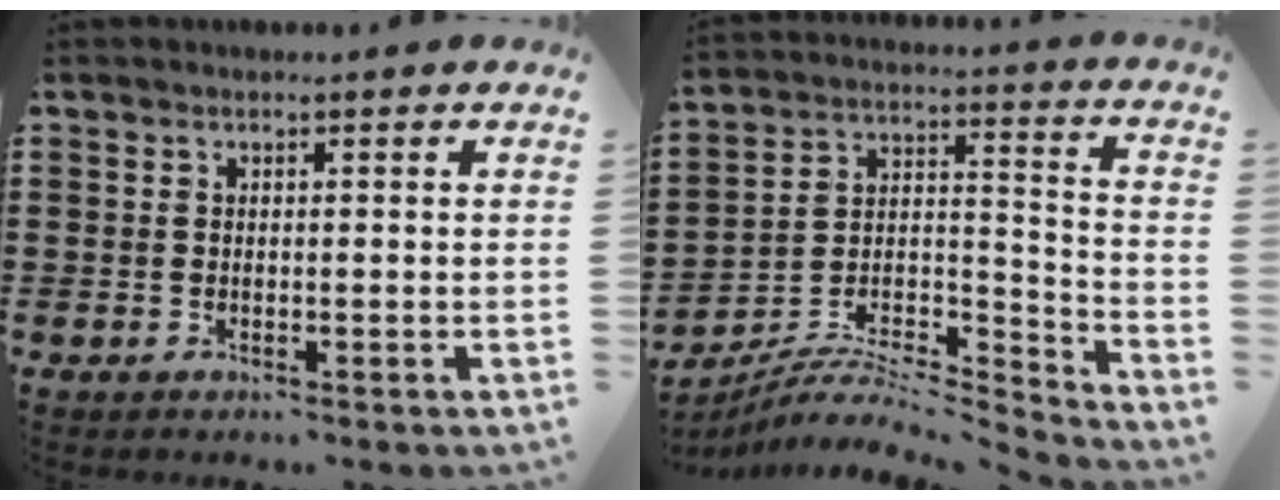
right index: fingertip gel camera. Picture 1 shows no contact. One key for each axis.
{"total": 6.4, "fx": -5.7, "fy": 1.7, "fz": 2.1, "tx": -0.035, "ty": 0.004, "tz": -0.115}